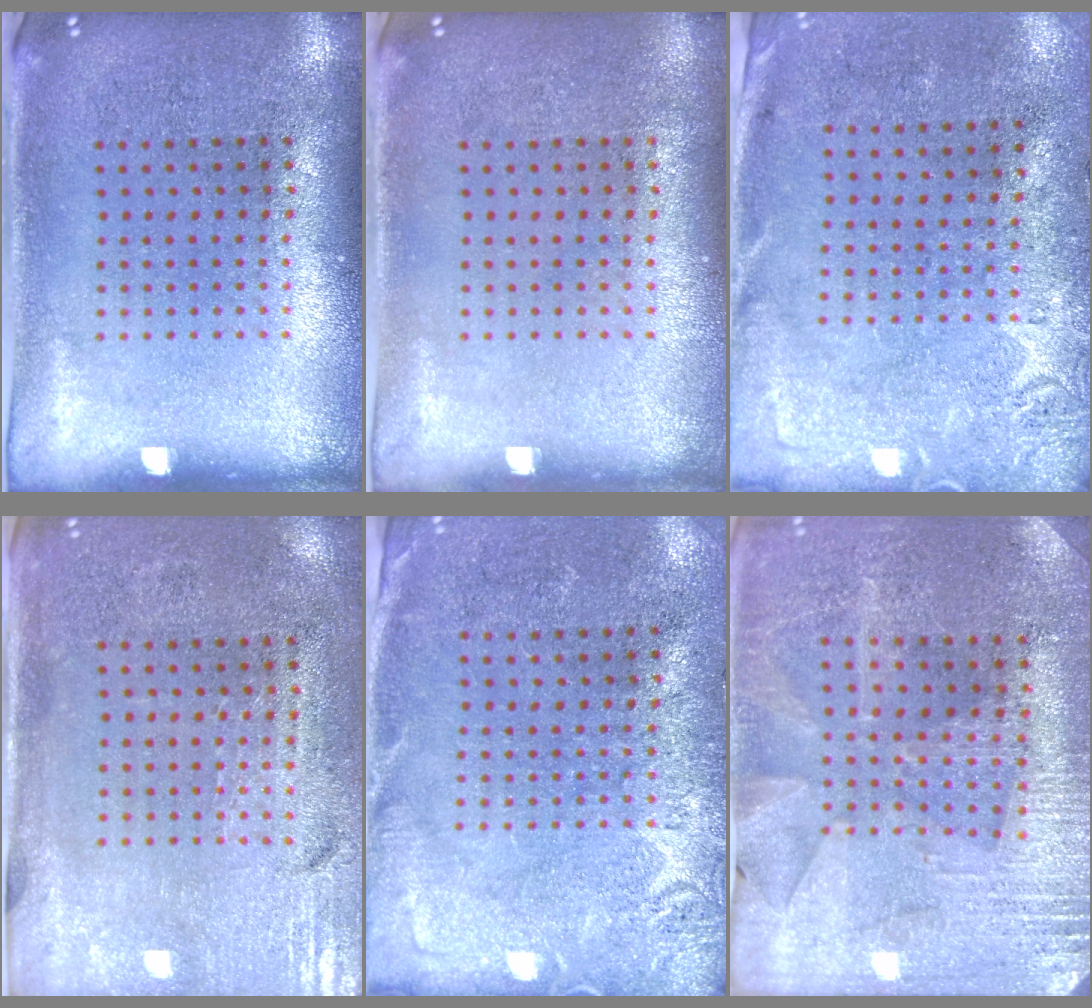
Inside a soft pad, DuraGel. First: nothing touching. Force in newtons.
{"total": 0.0}
{"total": 2.8, "press": 2.2, "slide": 1.8}
{"total": 3.4, "press": 2.9, "slide": 1.7}
{"total": 2.7, "press": 2.4, "slide": 1.1}
{"total": 2.9, "press": 2.8, "slide": 0.5}